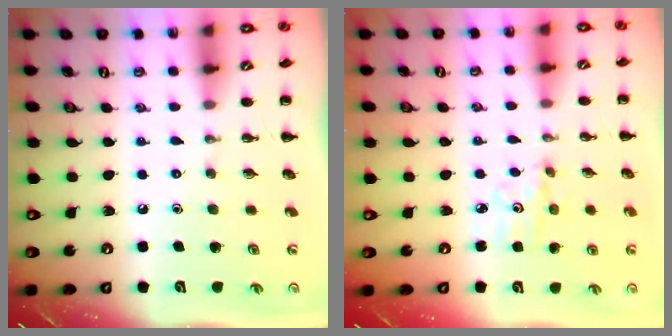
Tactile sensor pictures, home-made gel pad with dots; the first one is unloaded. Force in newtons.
{"total": 4.4, "press": 4.2, "slide": 1.6}